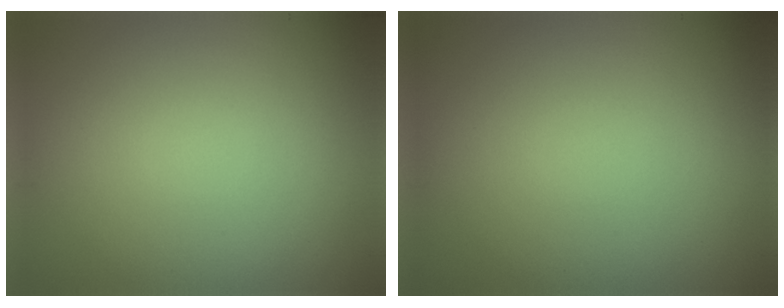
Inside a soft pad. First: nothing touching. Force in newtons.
{"total": 0.0}